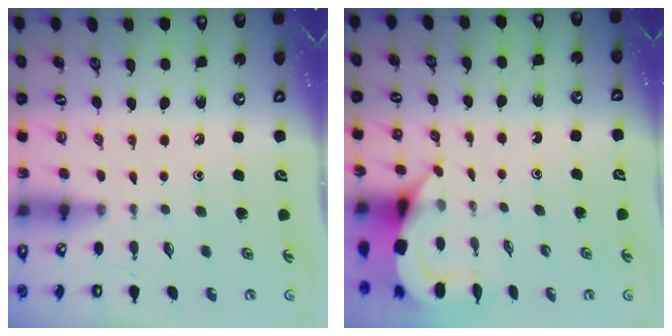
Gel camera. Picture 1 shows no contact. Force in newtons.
{"total": 6.1, "press": 6.1, "slide": 0.4}